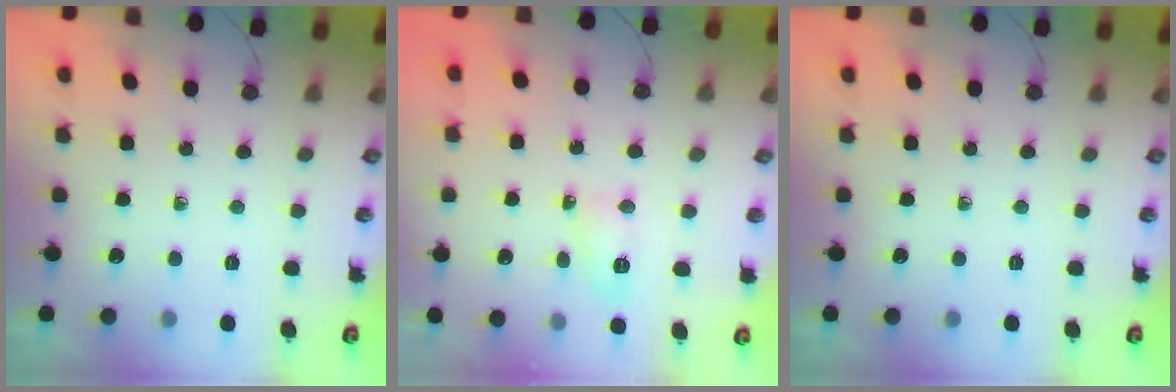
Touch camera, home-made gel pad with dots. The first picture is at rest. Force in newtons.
{"total": 6.7, "press": 6.7, "slide": 0.4}
{"total": 0.0}